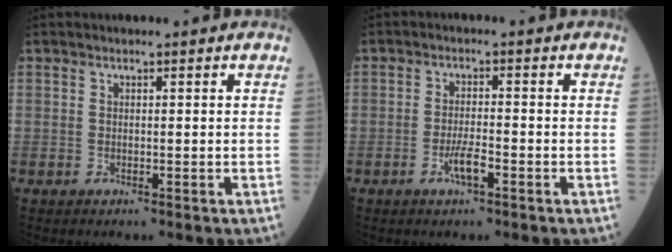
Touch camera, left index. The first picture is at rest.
{"total": 3.1, "force": [-1.6, 0.4, 2.6], "torque": [-0.054, -0.001, -0.030]}